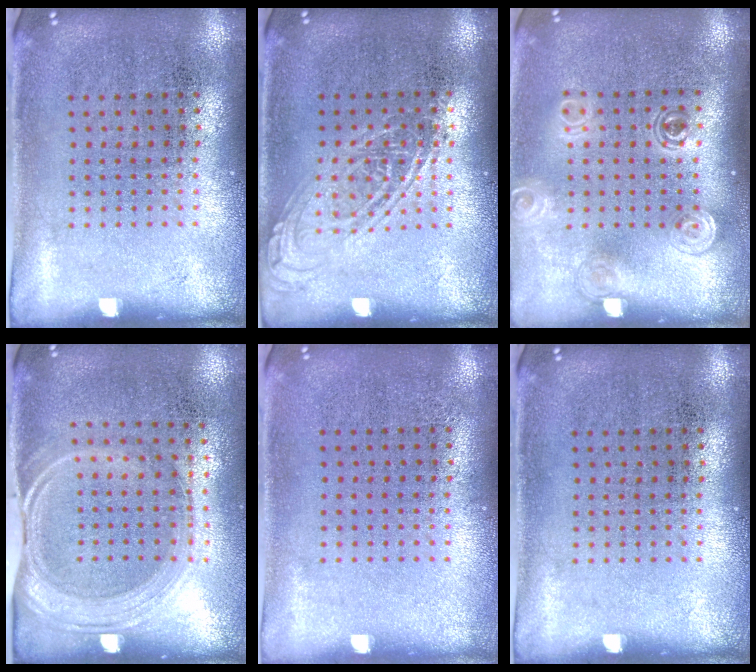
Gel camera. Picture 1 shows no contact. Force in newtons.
{"total": 1.2, "press": 1.2, "slide": 0.1}
{"total": 1.5, "press": 1.3, "slide": 0.9}
{"total": 1.6, "press": 1.4, "slide": 0.9}
{"total": 0.0}
{"total": 0.0}